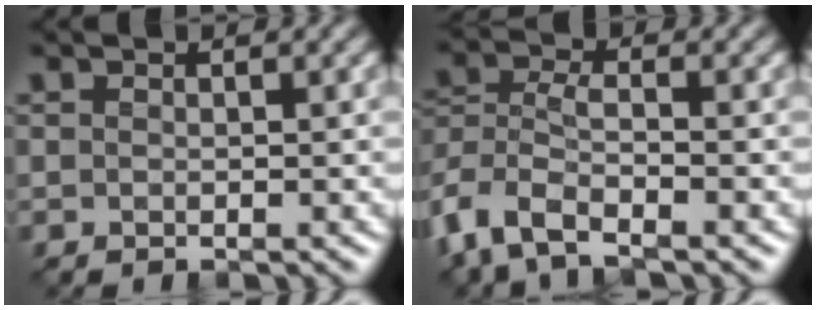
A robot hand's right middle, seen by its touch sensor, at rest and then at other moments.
{"total": 6.0, "force": [-3.7, 2.6, 3.9], "torque": [-0.093, -0.007, -0.082]}